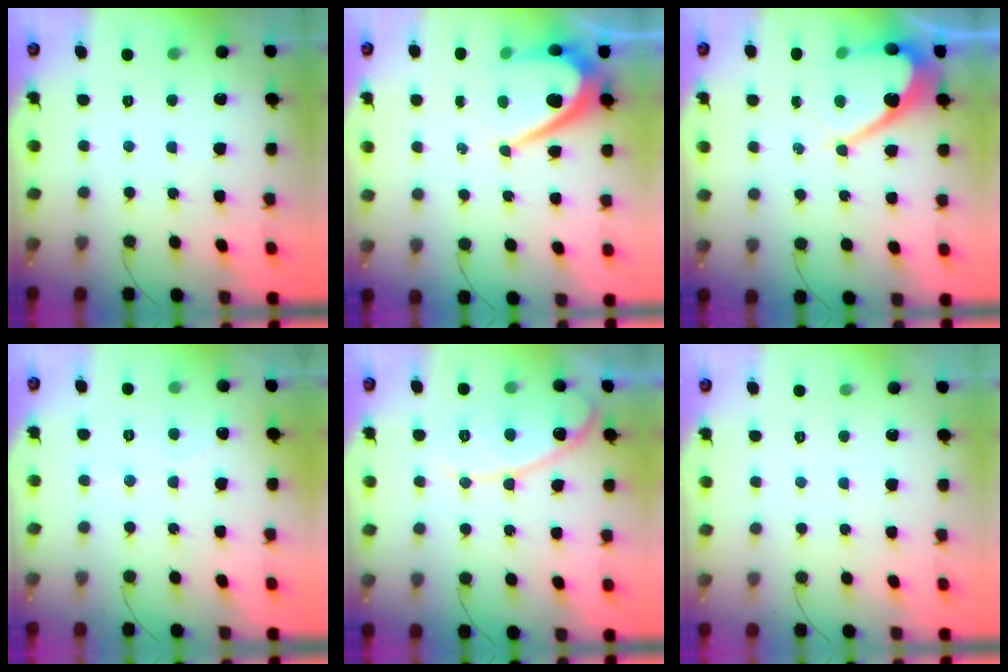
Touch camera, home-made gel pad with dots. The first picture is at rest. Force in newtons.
{"total": 11.3, "press": 11.3, "slide": 0.9}
{"total": 12.4, "press": 12.4, "slide": 0.8}
{"total": 3.0, "press": 3.0, "slide": 0.2}
{"total": 13.1, "press": 13.1, "slide": 1.3}
{"total": 0.0}